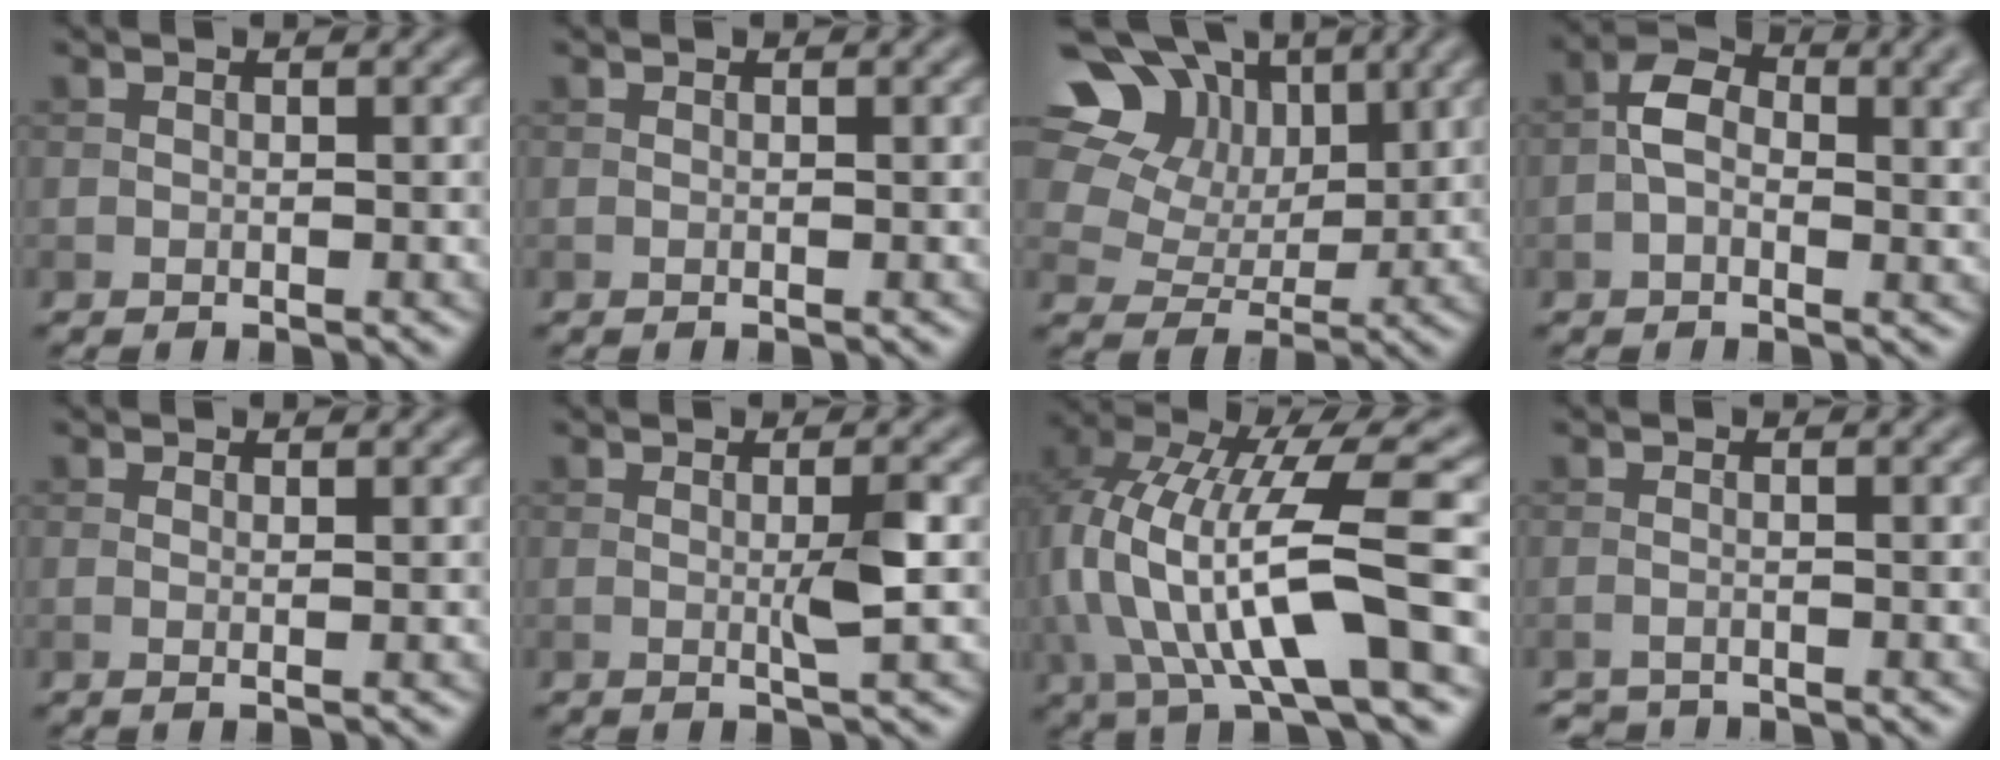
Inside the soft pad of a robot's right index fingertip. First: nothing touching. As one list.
[{"total": 0.0}, {"total": 15.2, "force": [8.1, 10.5, 7.5], "torque": [-0.191, 0.039, 0.160]}, {"total": 6.2, "force": [0.0, 3.7, 5.0], "torque": [-0.086, 0.003, -0.013]}, {"total": 0.8, "force": [0.1, 0.1, 0.8], "torque": [-0.012, -0.001, 0.000]}, {"total": 2.3, "force": [0.0, 0.1, 2.3], "torque": [-0.046, -0.003, -0.002]}, {"total": 11.7, "force": [-1.0, 3.9, 11.0], "torque": [-0.218, 0.007, -0.021]}, {"total": 1.7, "force": [-1.6, 0.3, 0.5], "torque": [-0.002, -0.011, -0.035]}]